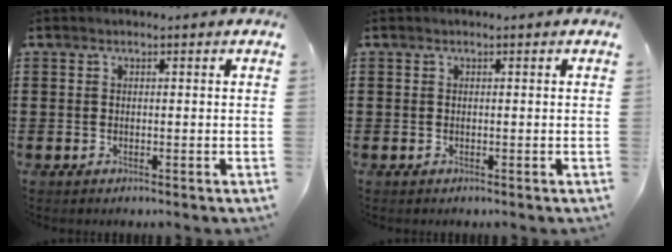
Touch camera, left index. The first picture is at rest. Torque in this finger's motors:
{"motor_torque": [-0.02, -0.02, 0.00, 0.00]}